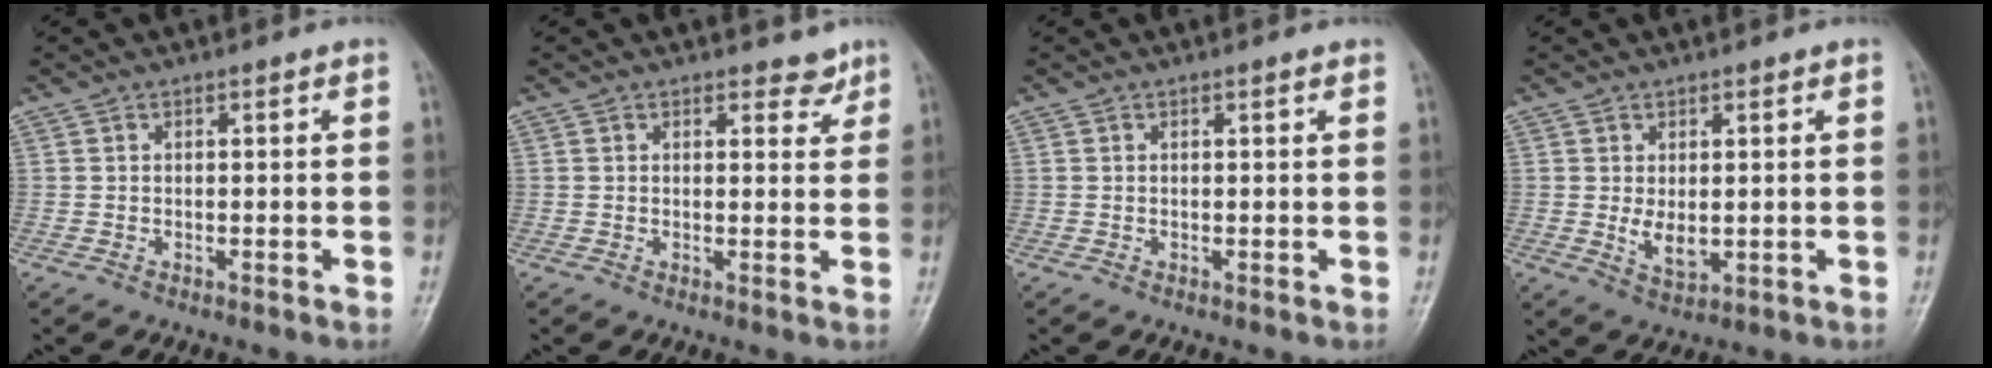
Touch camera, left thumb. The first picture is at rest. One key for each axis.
{"total": 2.6, "fx": 2.2, "fy": 1.3, "fz": 0.6, "tx": 0.010, "ty": -0.016, "tz": 0.024}
{"total": 0.6, "fx": 0.5, "fy": 0.2, "fz": 0.4, "tx": -0.007, "ty": -0.001, "tz": 0.004}
{"total": 4.2, "fx": 0.4, "fy": 2.5, "fz": 3.4, "tx": -0.050, "ty": -0.013, "tz": 0.017}